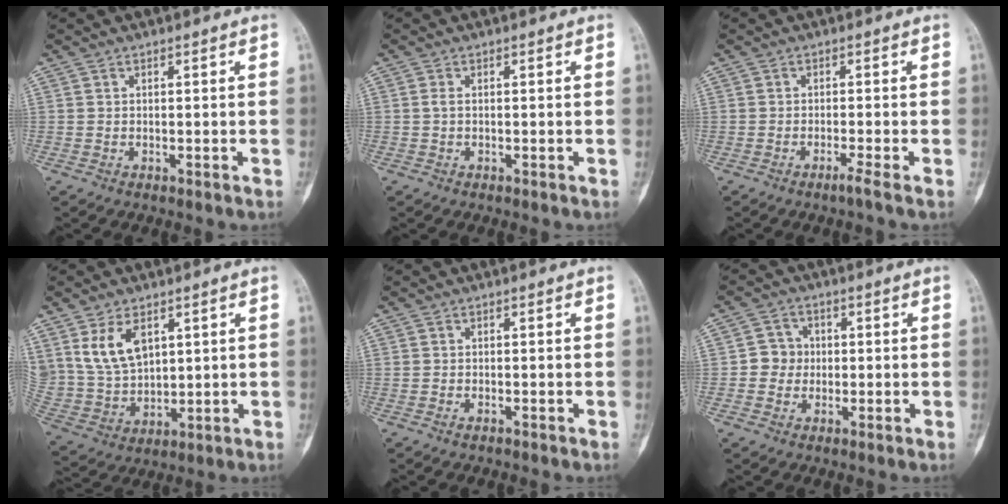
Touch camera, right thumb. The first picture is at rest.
{"total": 0.7, "force": [0.0, 0.3, 0.6], "torque": [-0.013, 0.000, -0.003]}
{"total": 1.8, "force": [-1.2, -0.7, 1.1], "torque": [-0.026, -0.001, -0.026]}
{"total": 10.3, "force": [4.7, 6.3, 6.6], "torque": [-0.111, -0.017, 0.111]}
{"total": 0.6, "force": [-0.4, 0.2, 0.4], "torque": [-0.009, 0.004, -0.005]}
{"total": 4.4, "force": [-0.1, 4.3, 1.2], "torque": [0.011, 0.011, -0.010]}